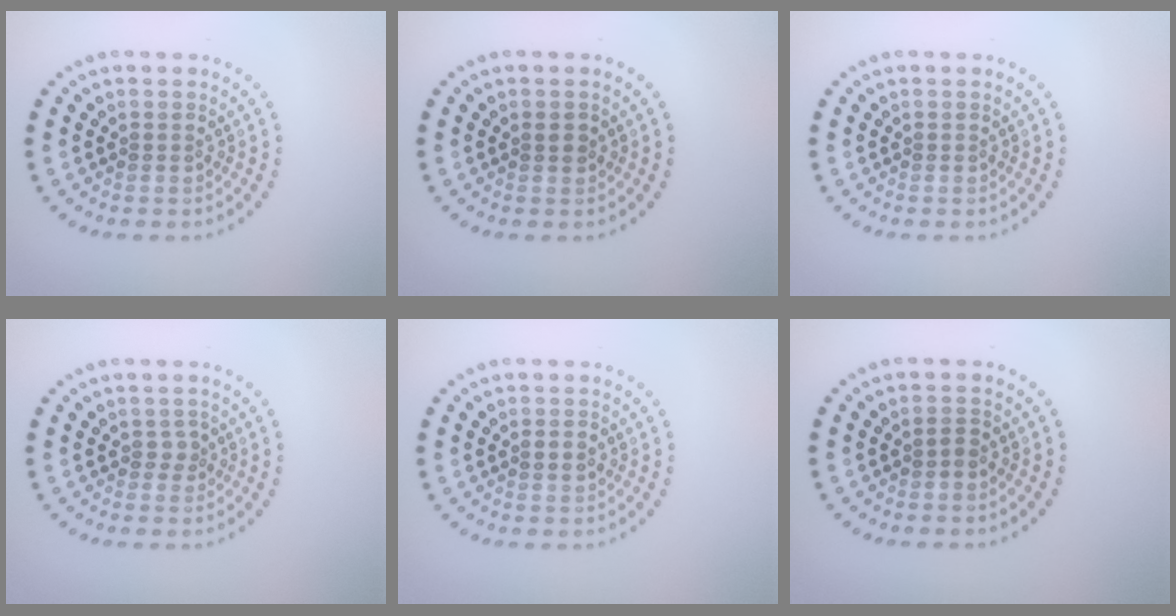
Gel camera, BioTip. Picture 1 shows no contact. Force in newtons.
{"total": 0.9, "press": 0.8, "slide": 0.4}
{"total": 0.0}
{"total": 0.9, "press": 0.6, "slide": 0.7}
{"total": 1.2, "press": 1.2, "slide": 0.0}
{"total": 0.9, "press": 0.8, "slide": 0.3}